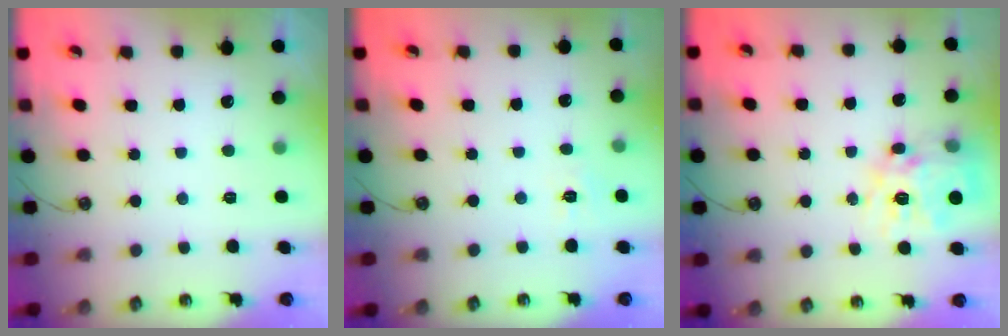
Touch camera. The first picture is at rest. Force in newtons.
{"total": 2.7, "press": 2.7, "slide": 0.5}
{"total": 15.1, "press": 15.0, "slide": 1.6}